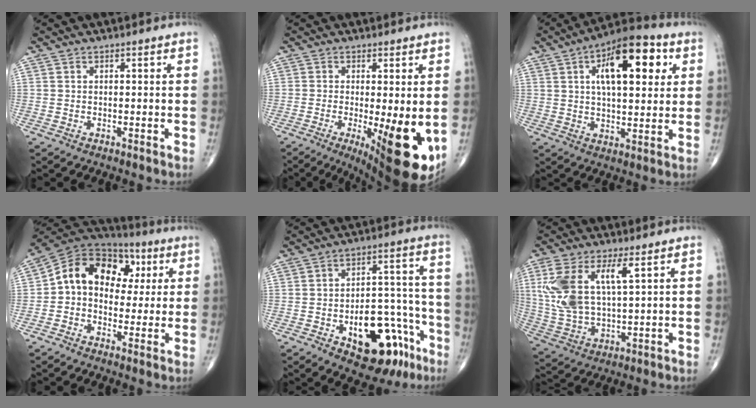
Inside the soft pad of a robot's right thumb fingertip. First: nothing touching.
{"total": 13.7, "force": [-3.1, 3.8, 12.8], "torque": [-0.162, -0.025, -0.031]}
{"total": 17.8, "force": [5.8, 7.9, 14.9], "torque": [-0.198, 0.004, 0.086]}
{"total": 15.6, "force": [2.5, 11.5, 10.3], "torque": [-0.134, 0.039, 0.029]}
{"total": 18.3, "force": [-8.5, 9.5, 13.2], "torque": [-0.142, 0.069, -0.109]}
{"total": 14.3, "force": [4.5, 6.2, 12.1], "torque": [-0.264, -0.009, 0.098]}